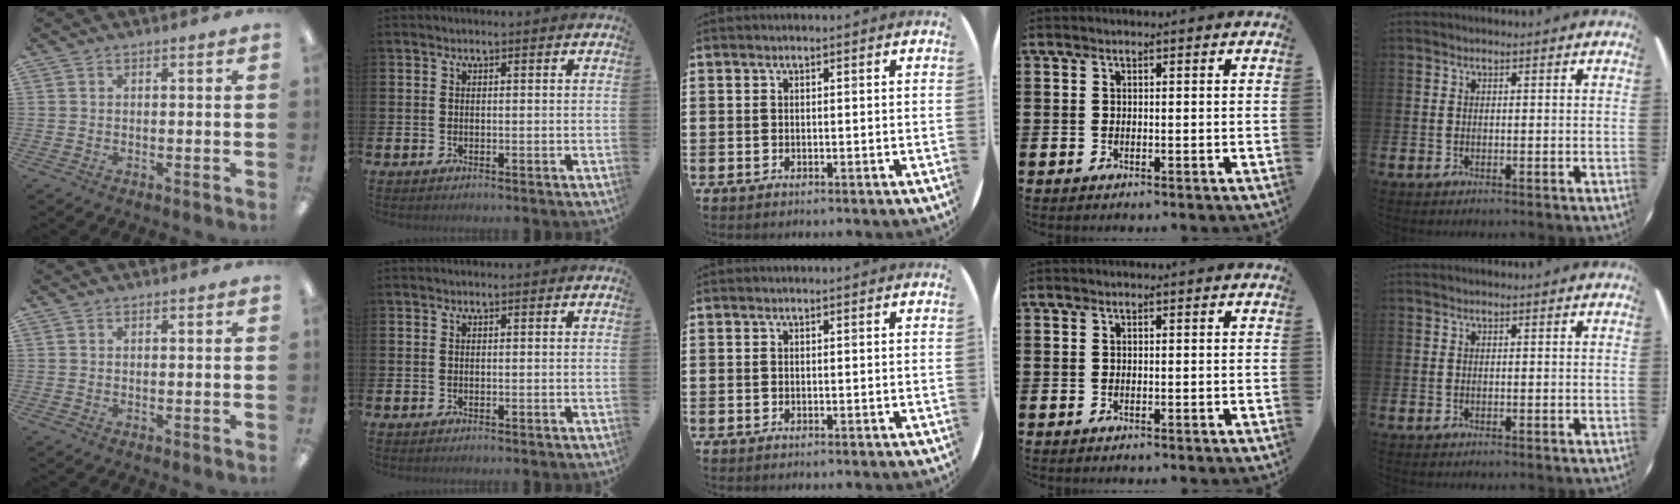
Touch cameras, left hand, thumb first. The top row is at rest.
{}